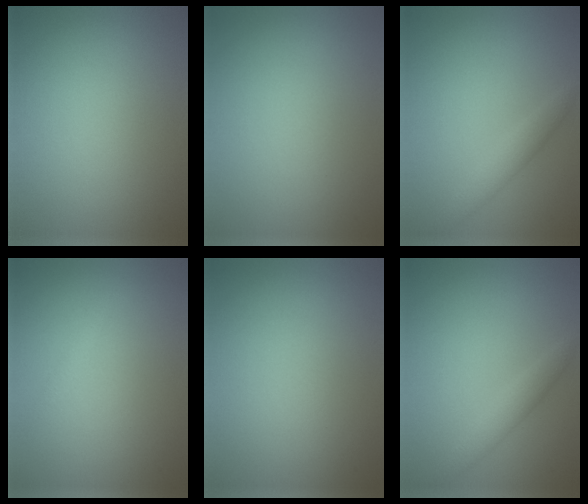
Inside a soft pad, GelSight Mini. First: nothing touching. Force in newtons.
{"total": 0.0}
{"total": 1.9, "press": 1.9, "slide": 0.1}
{"total": 0.6, "press": 0.6, "slide": 0.1}
{"total": 0.0}
{"total": 1.9, "press": 1.9, "slide": 0.1}